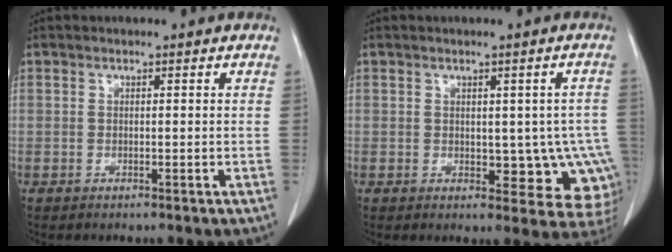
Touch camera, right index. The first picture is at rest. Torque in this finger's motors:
{"motor_torque": [0.22, 0.02, 0.10, 0.01]}